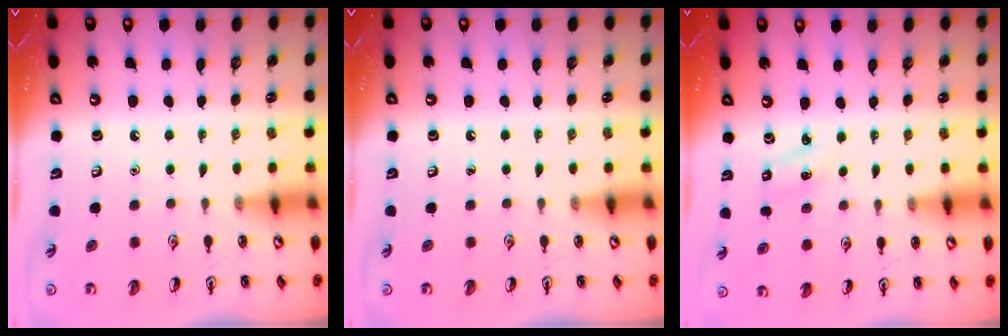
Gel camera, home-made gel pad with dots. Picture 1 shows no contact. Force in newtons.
{"total": 0.0}
{"total": 1.3, "press": 1.2, "slide": 0.5}